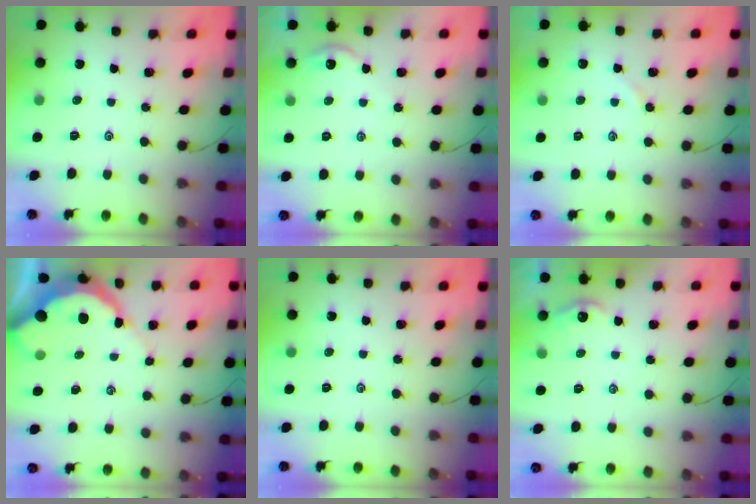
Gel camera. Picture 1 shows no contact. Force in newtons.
{"total": 1.6, "press": 1.5, "slide": 0.3}
{"total": 2.2, "press": 2.2, "slide": 0.3}
{"total": 7.5, "press": 7.4, "slide": 0.9}
{"total": 0.0}
{"total": 2.7, "press": 2.7, "slide": 0.3}